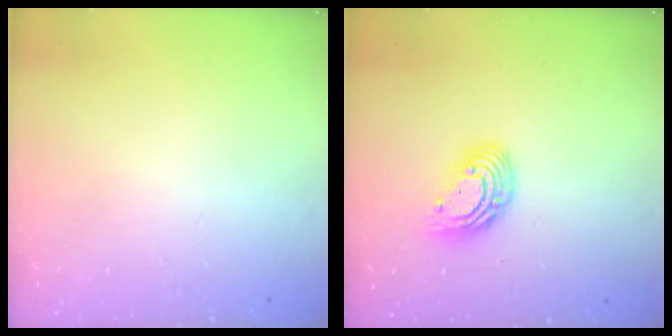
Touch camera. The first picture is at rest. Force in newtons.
{"total": 10.7, "press": 10.7, "slide": 0.8}